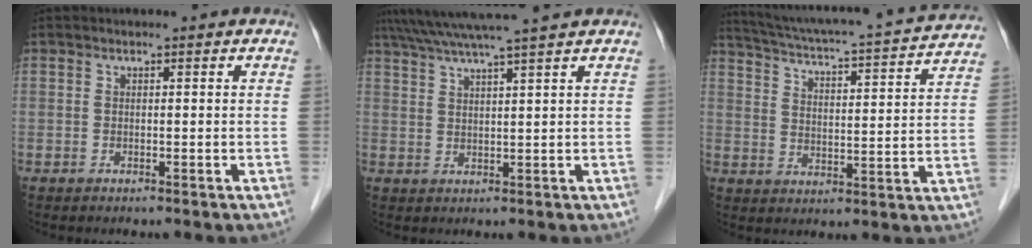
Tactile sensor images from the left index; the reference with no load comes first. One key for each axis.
{"total": 9.8, "fx": 8.5, "fy": -1.7, "fz": 4.6, "tx": -0.080, "ty": 0.024, "tz": 0.127}
{"total": 20.3, "fx": 18.8, "fy": 0.6, "fz": 7.6, "tx": -0.132, "ty": -0.016, "tz": 0.255}